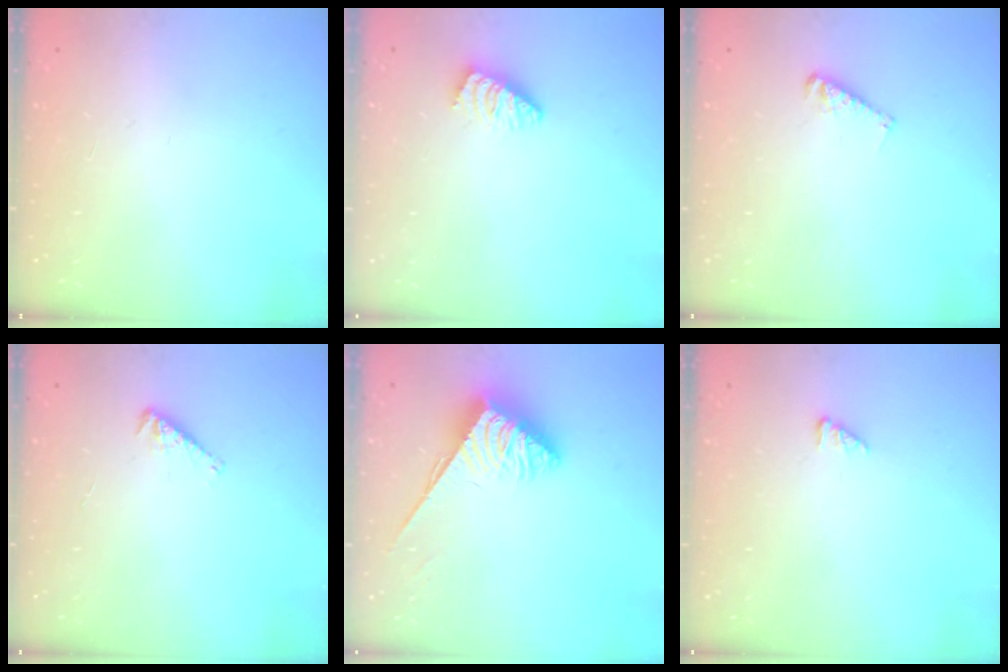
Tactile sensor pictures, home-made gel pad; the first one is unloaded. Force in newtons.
{"total": 1.1, "press": 1.1, "slide": 0.2}
{"total": 4.8, "press": 4.7, "slide": 0.6}
{"total": 3.9, "press": 3.8, "slide": 0.7}
{"total": 3.9, "press": 3.8, "slide": 0.6}
{"total": 1.2, "press": 1.1, "slide": 0.1}